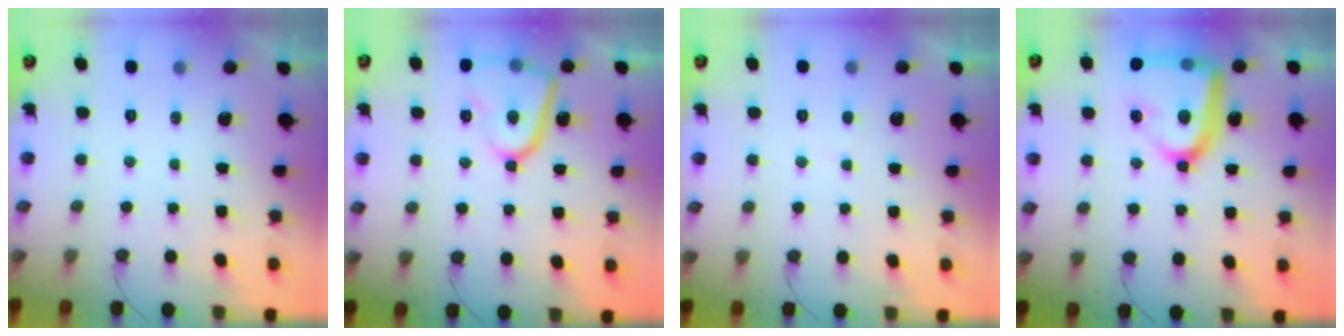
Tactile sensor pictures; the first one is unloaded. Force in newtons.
{"total": 12.6, "press": 12.6, "slide": 1.3}
{"total": 2.2, "press": 2.2, "slide": 0.2}
{"total": 22.5, "press": 22.4, "slide": 2.0}